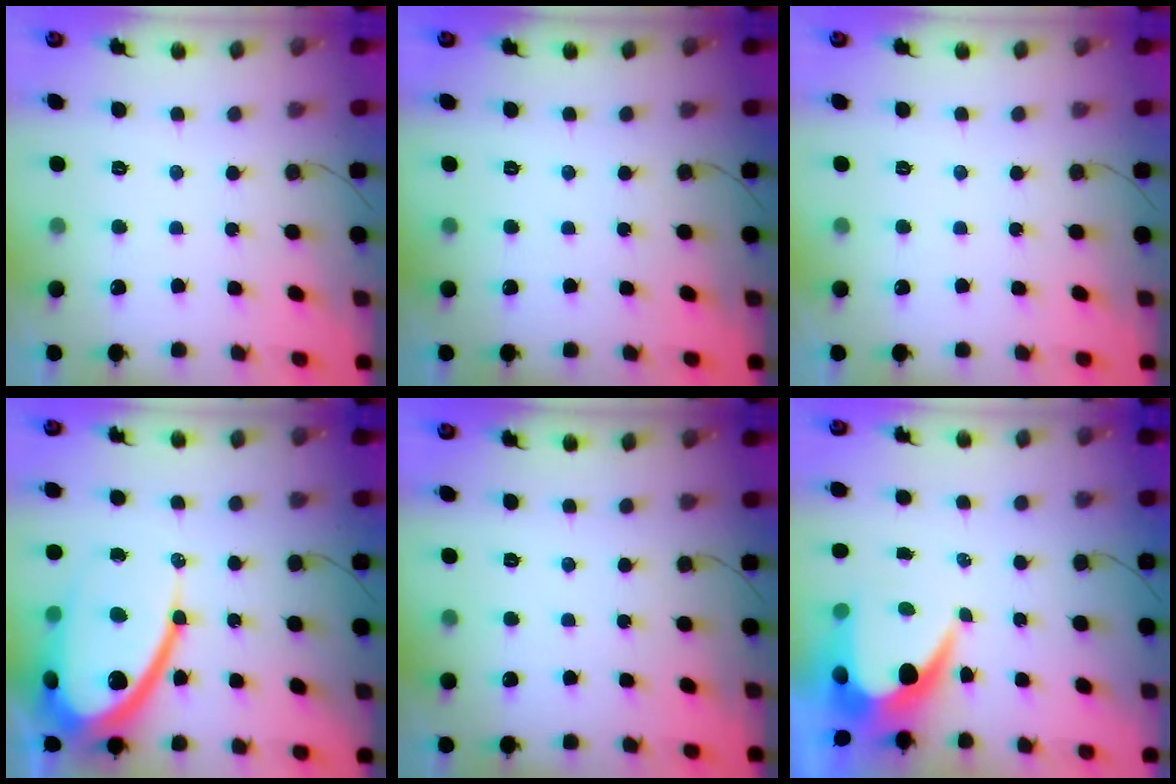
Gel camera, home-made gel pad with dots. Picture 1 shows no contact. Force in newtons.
{"total": 0.0}
{"total": 0.0}
{"total": 21.0, "press": 21.0, "slide": 1.4}
{"total": 0.0}
{"total": 7.9, "press": 7.9, "slide": 0.8}